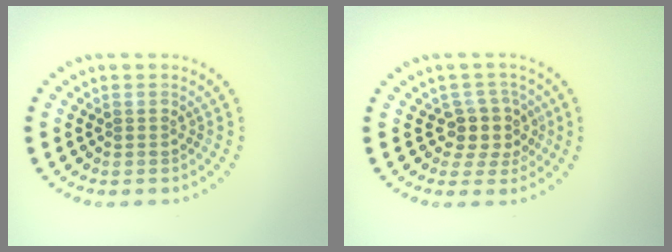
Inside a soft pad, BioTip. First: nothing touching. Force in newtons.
{"total": 2.8, "press": 2.3, "slide": 1.6}